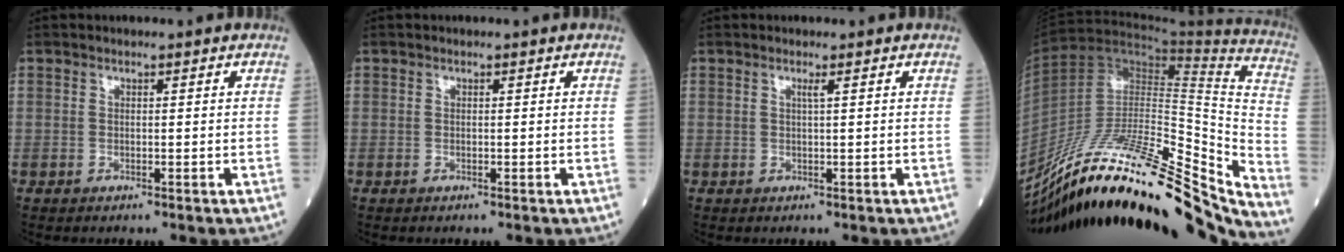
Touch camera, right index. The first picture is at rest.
{"total": 0.0}
{"total": 0.8, "force": [0.3, -0.2, 0.7], "torque": [-0.018, -0.002, 0.008]}
{"total": 31.1, "force": [-26.3, 4.1, 16.1], "torque": [-0.188, 0.001, -0.406]}